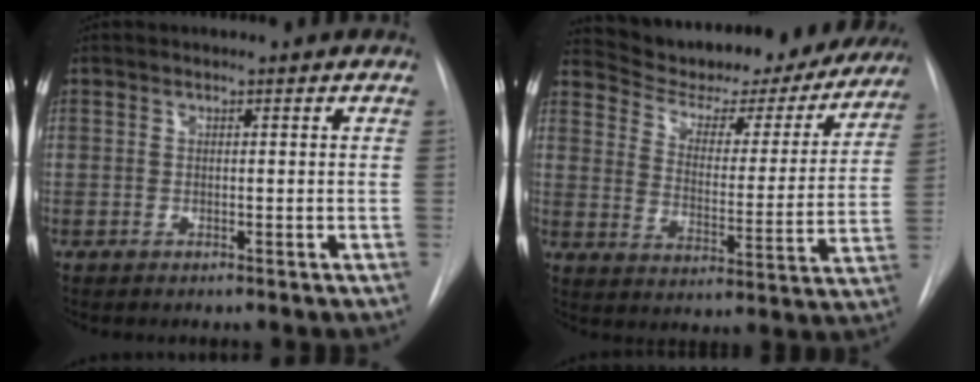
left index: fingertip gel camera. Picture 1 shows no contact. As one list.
[{"total": 22.6, "force": [20.5, 5.8, 7.4], "torque": [-0.109, -0.030, 0.268]}]